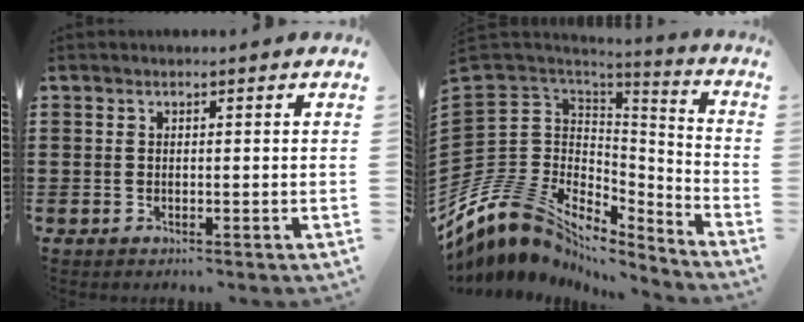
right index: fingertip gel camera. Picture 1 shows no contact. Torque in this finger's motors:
{"motor_torque": [-2.11, 0.03, -0.45, -0.21]}